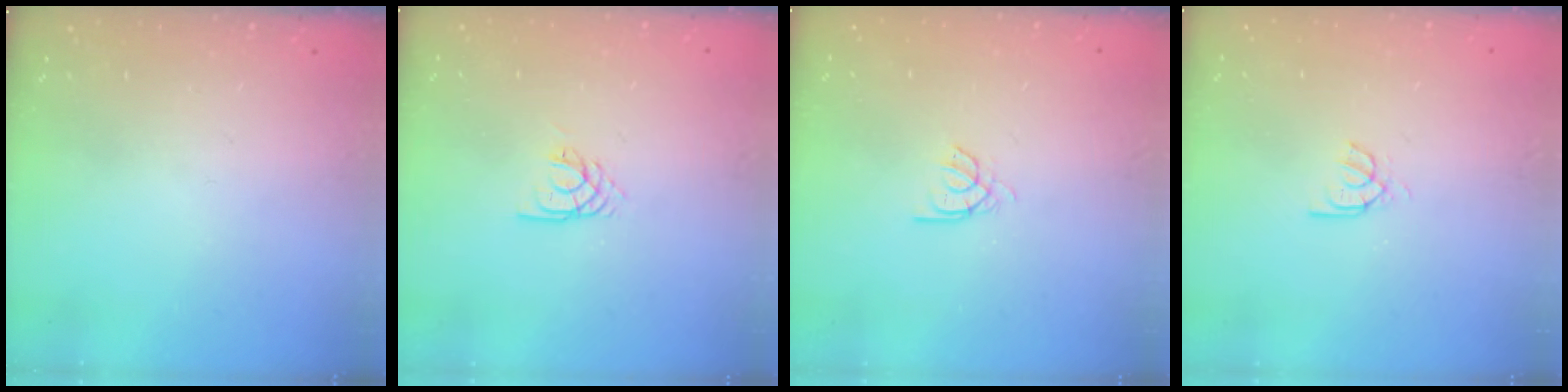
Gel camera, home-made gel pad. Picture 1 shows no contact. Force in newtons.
{"total": 2.1, "press": 2.1, "slide": 0.2}
{"total": 2.2, "press": 2.1, "slide": 0.4}
{"total": 2.9, "press": 2.9, "slide": 0.3}